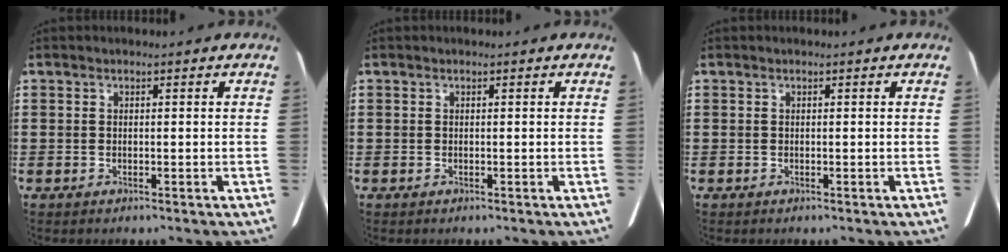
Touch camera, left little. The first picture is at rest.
{"total": 0.0}
{"total": 0.0}